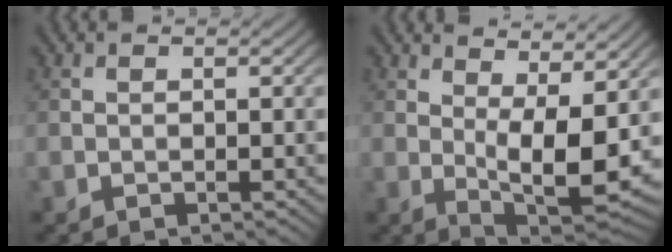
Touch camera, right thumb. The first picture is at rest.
{"total": 10.0, "force": [2.7, 3.7, 9.0], "torque": [-0.152, -0.008, 0.050]}